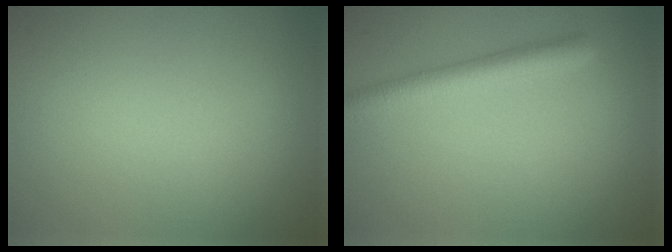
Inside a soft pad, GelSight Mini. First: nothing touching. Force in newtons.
{"total": 3.3, "press": 3.3, "slide": 0.1}